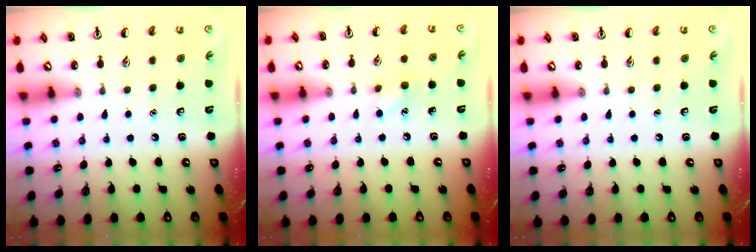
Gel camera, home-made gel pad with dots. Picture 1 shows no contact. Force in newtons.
{"total": 5.6, "press": 5.4, "slide": 1.6}
{"total": 0.0}